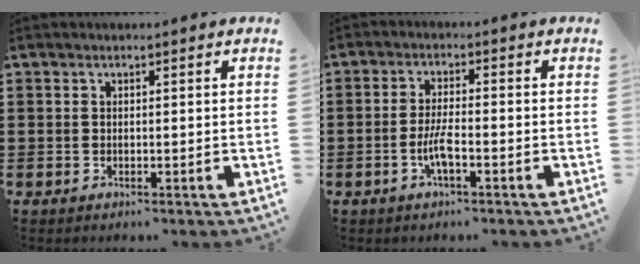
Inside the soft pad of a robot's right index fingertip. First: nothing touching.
{"total": 3.9, "force": [-1.6, 0.6, 3.6], "torque": [-0.083, -0.009, -0.033]}